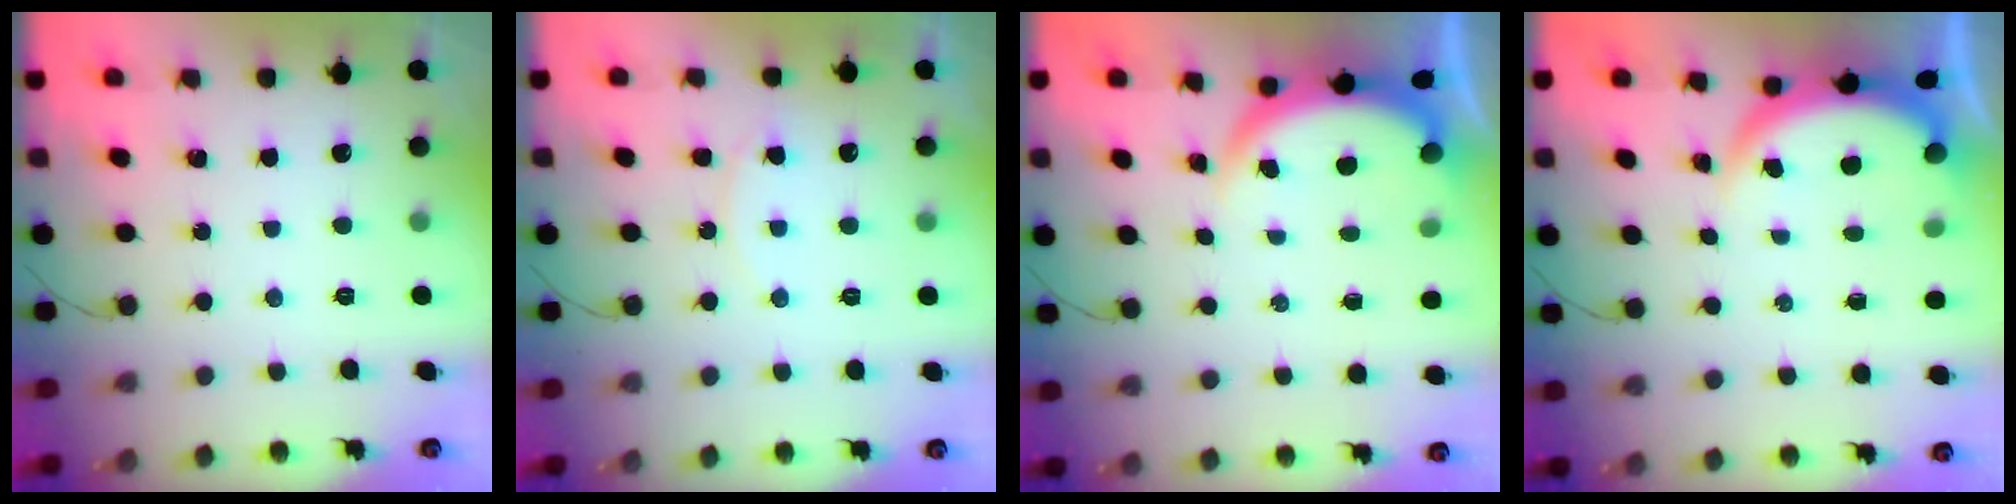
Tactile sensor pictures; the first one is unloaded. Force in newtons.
{"total": 6.2, "press": 6.2, "slide": 0.6}
{"total": 3.8, "press": 3.8, "slide": 0.2}
{"total": 3.8, "press": 3.8, "slide": 0.1}